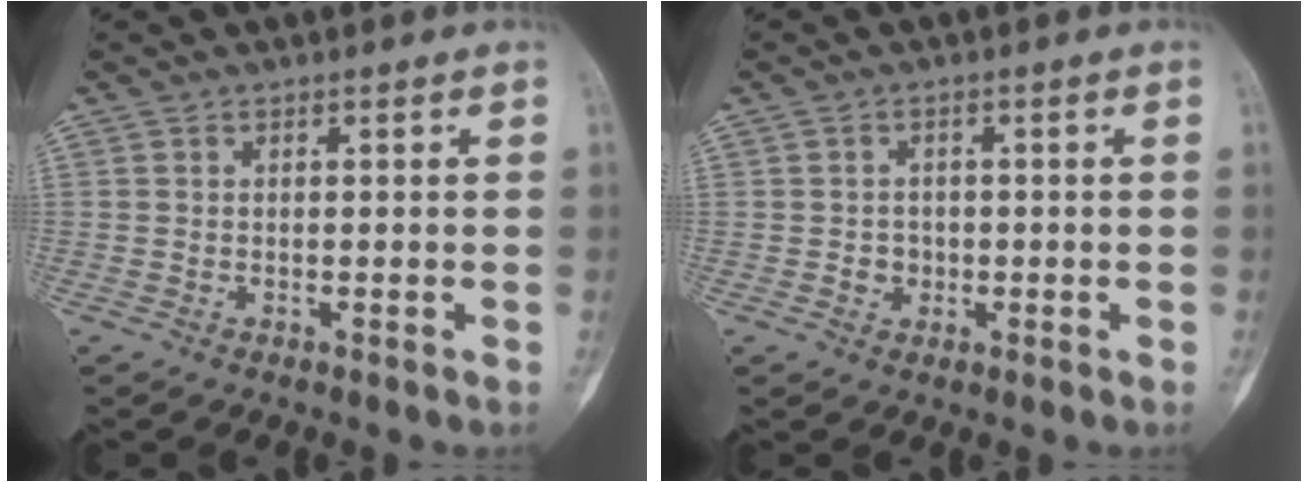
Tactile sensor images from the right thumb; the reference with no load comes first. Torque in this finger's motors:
{"motor_torque": [0.40, 0.37, 0.15, 0.07, 0.03]}